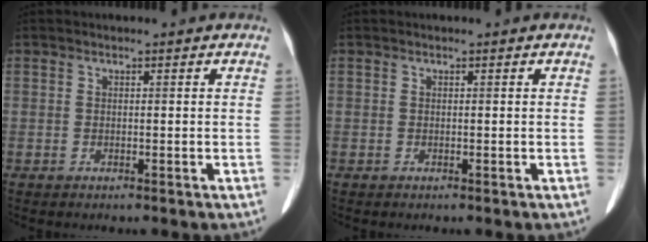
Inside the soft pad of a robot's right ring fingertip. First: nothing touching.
{"total": 0.0}